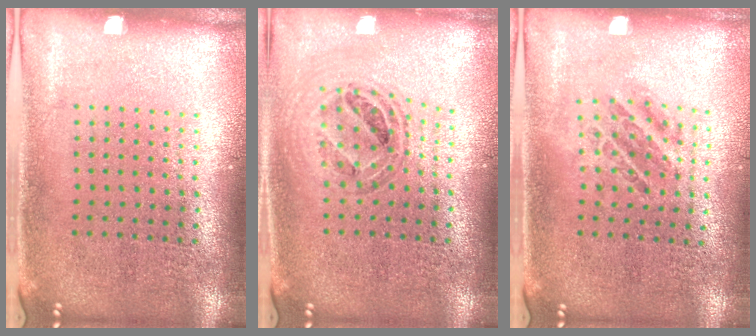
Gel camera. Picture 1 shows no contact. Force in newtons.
{"total": 0.8, "press": 0.8, "slide": 0.1}
{"total": 1.0, "press": 1.0, "slide": 0.2}